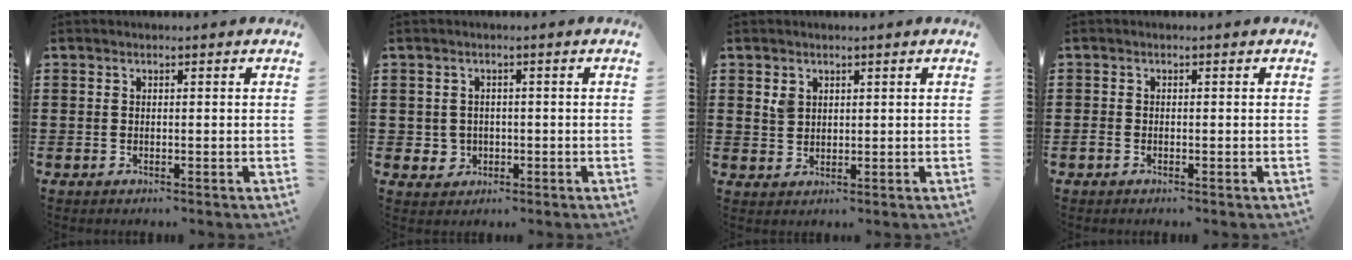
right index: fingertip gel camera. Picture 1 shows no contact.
{"total": 2.0, "force": [-0.3, 2.0, 0.2], "torque": [-0.013, 0.006, -0.010]}
{"total": 2.3, "force": [1.1, 1.6, 1.1], "torque": [-0.027, 0.006, 0.021]}
{"total": 0.7, "force": [-0.5, 0.4, 0.3], "torque": [-0.006, -0.001, -0.010]}